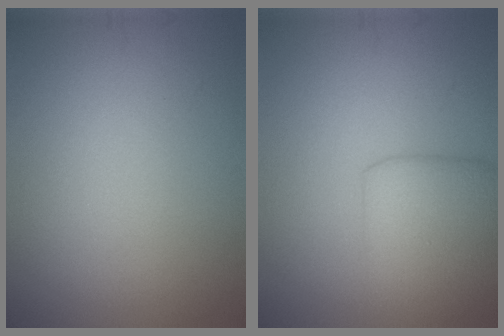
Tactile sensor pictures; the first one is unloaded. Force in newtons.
{"total": 4.9, "press": 4.9, "slide": 0.2}